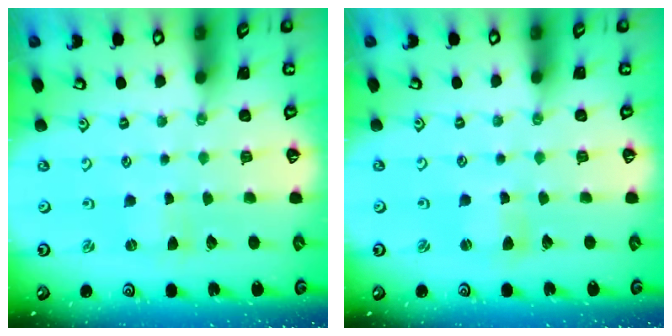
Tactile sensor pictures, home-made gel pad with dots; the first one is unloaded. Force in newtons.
{"total": 2.1, "press": 2.1, "slide": 0.3}